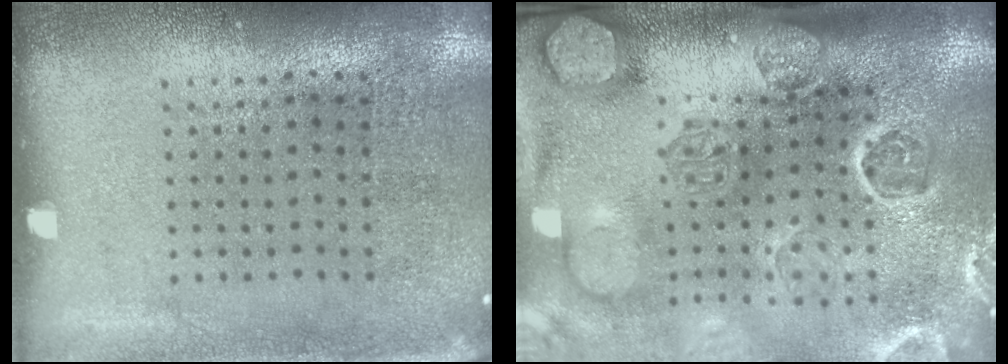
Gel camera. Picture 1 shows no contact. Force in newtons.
{"total": 4.5, "press": 3.5, "slide": 2.7}